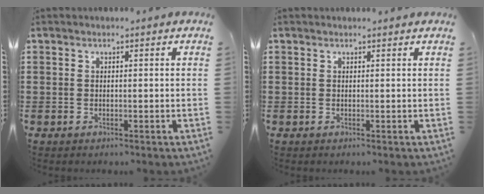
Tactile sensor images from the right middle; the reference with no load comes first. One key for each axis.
{"total": 0.0}